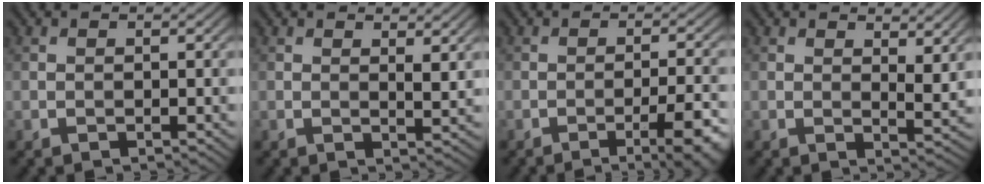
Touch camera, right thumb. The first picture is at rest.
{"total": 2.2, "force": [1.3, 0.5, 1.7], "torque": [-0.030, -0.007, 0.024]}
{"total": 6.7, "force": [-3.5, 1.3, 5.6], "torque": [-0.083, 0.007, -0.046]}
{"total": 4.2, "force": [2.3, 1.5, 3.2], "torque": [-0.052, -0.009, 0.041]}